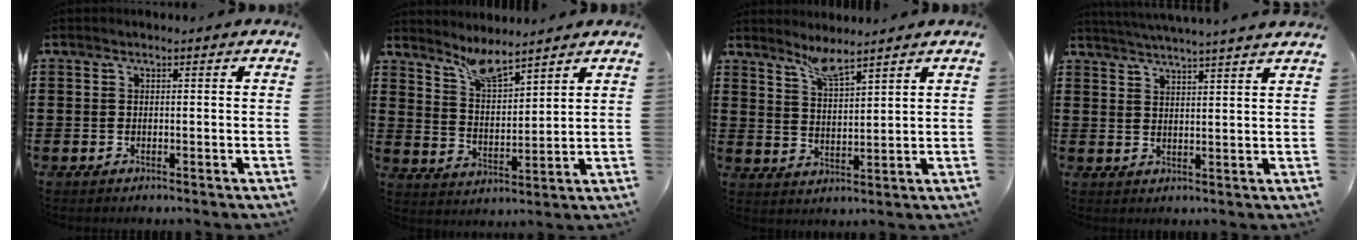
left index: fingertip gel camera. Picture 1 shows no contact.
{"total": 5.7, "force": [5.2, 0.7, 2.4], "torque": [-0.065, -0.016, 0.093]}
{"total": 4.6, "force": [4.1, 0.1, 2.2], "torque": [-0.056, -0.011, 0.072]}
{"total": 3.3, "force": [3.1, -0.9, 0.5], "torque": [-0.020, -0.016, 0.054]}